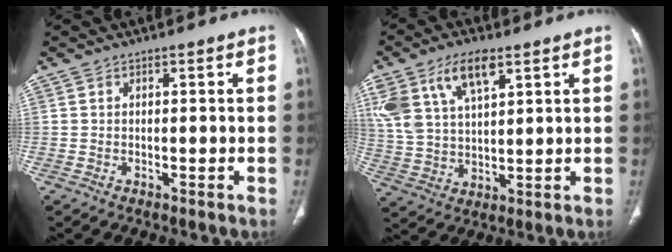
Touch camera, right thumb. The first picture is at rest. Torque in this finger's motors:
{"motor_torque": [-0.27, 2.22, 1.41, 0.88, 0.15]}